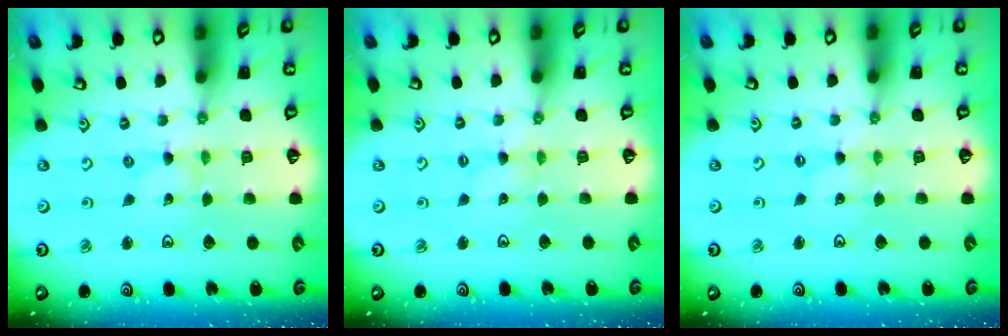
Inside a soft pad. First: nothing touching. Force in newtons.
{"total": 2.0, "press": 1.9, "slide": 0.3}
{"total": 0.0}